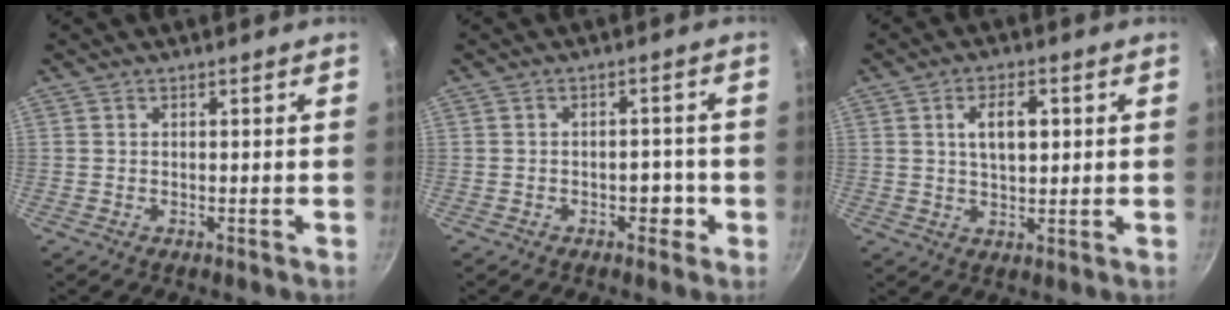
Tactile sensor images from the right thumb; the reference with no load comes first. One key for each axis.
{"total": 3.3, "fx": -1.2, "fy": 2.3, "fz": 2.0, "tx": -0.001, "ty": 0.018, "tz": -0.016}
{"total": 6.4, "fx": 1.4, "fy": 3.2, "fz": 5.3, "tx": -0.077, "ty": 0.001, "tz": 0.026}